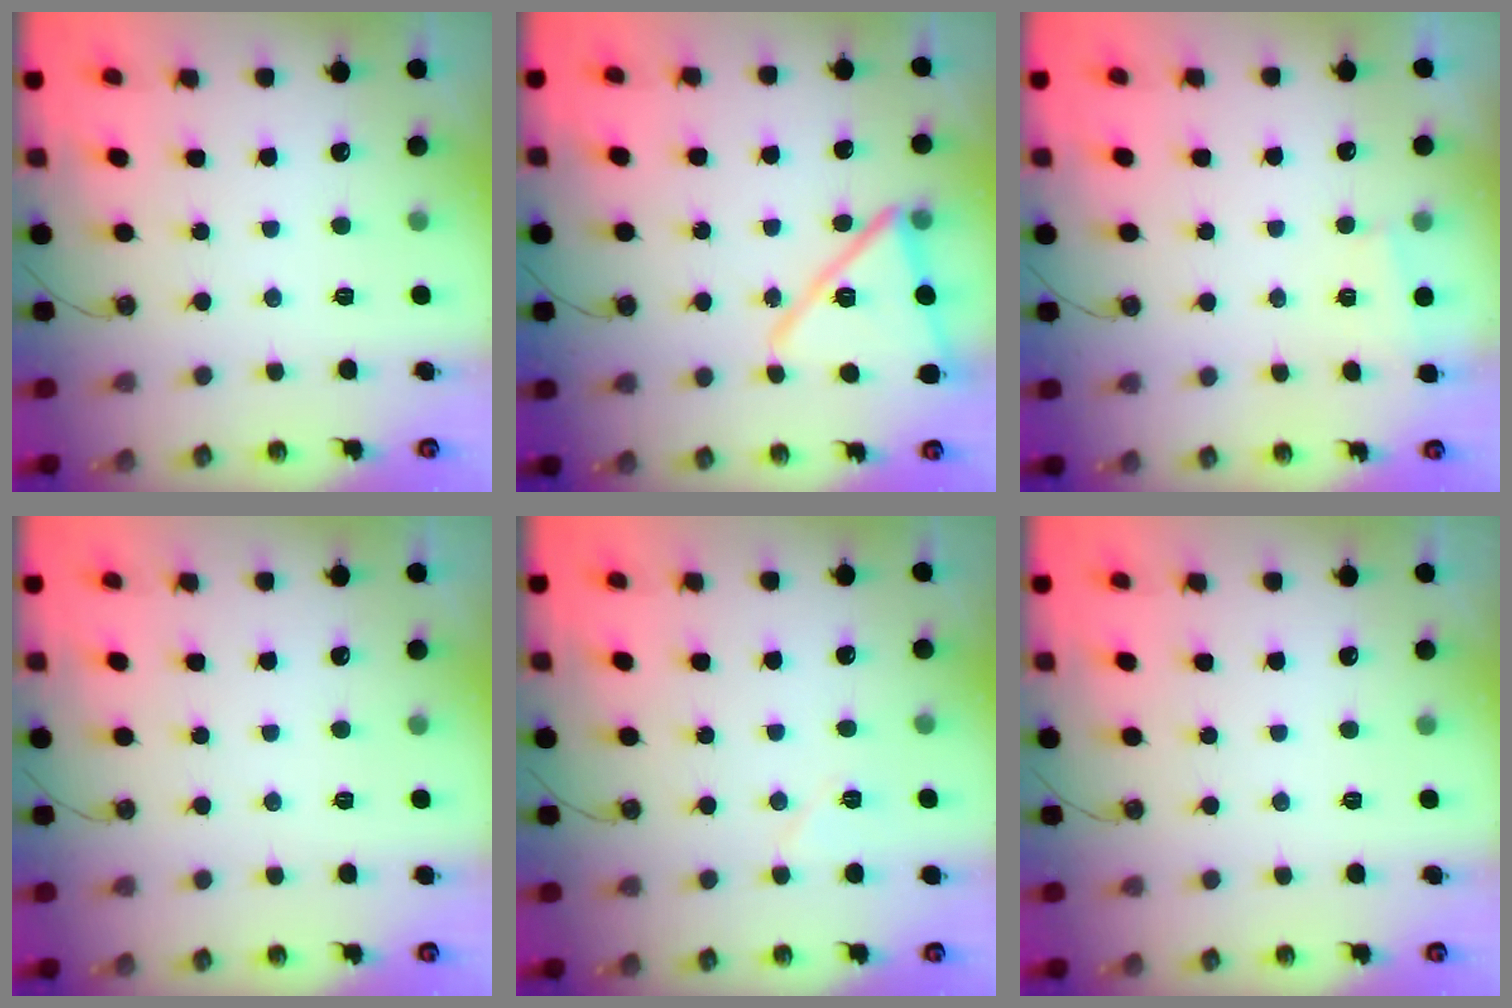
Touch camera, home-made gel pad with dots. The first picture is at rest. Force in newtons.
{"total": 14.3, "press": 14.2, "slide": 1.5}
{"total": 1.1, "press": 1.1, "slide": 0.1}
{"total": 1.5, "press": 0.8, "slide": 1.3}
{"total": 4.5, "press": 4.0, "slide": 2.0}
{"total": 0.0}